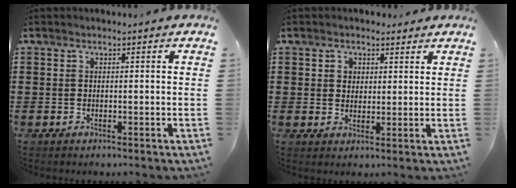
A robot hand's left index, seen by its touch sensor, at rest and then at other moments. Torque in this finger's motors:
{"motor_torque": [0.99, -0.96, 0.22, 0.05]}